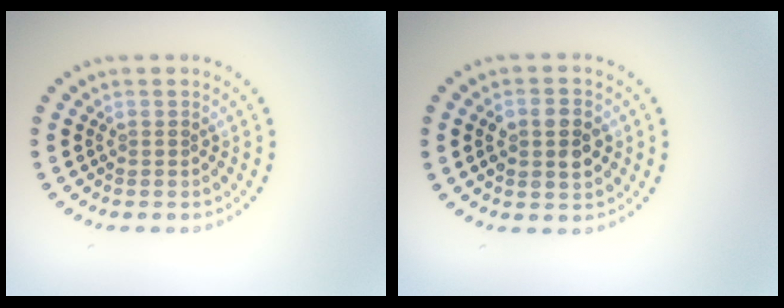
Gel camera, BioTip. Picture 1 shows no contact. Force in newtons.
{"total": 3.8, "press": 3.7, "slide": 0.3}